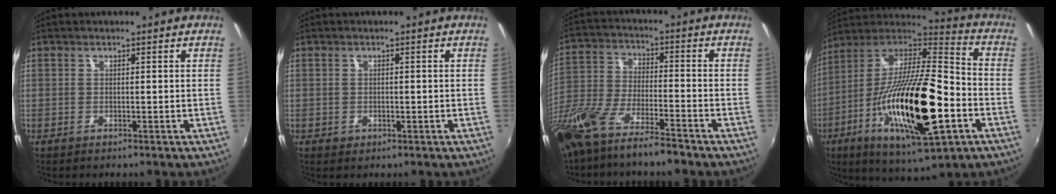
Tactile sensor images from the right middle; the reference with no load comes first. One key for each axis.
{"total": 1.1, "fx": -0.3, "fy": 0.9, "fz": 0.6, "tx": -0.009, "ty": -0.001, "tz": -0.005}
{"total": 16.9, "fx": -12.6, "fy": 4.3, "fz": 10.4, "tx": -0.237, "ty": -0.032, "tz": -0.236}
{"total": 26.3, "fx": -8.5, "fy": 7.2, "fz": 23.9, "tx": -0.429, "ty": -0.041, "tz": -0.148}